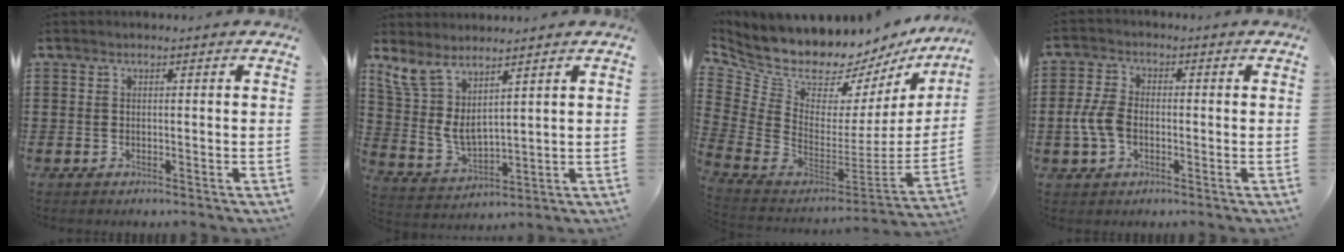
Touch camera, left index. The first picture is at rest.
{"total": 5.8, "force": [3.6, 2.5, 3.7], "torque": [-0.104, -0.022, 0.060]}
{"total": 8.6, "force": [7.8, 3.0, 2.1], "torque": [-0.103, -0.086, 0.136]}
{"total": 5.6, "force": [-0.9, 3.6, 4.3], "torque": [-0.106, -0.001, -0.022]}